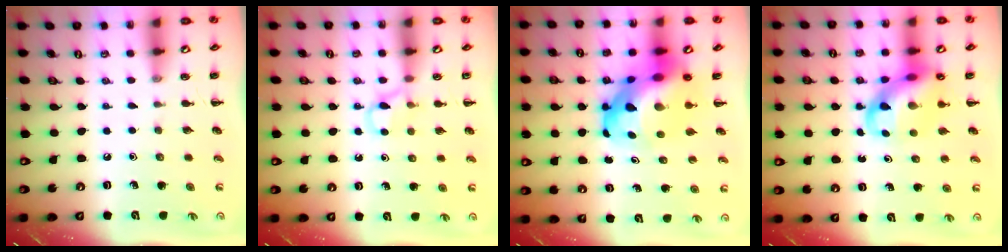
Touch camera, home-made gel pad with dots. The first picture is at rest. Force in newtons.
{"total": 5.3, "press": 5.1, "slide": 1.6}
{"total": 15.9, "press": 15.4, "slide": 4.2}
{"total": 11.7, "press": 11.4, "slide": 2.9}